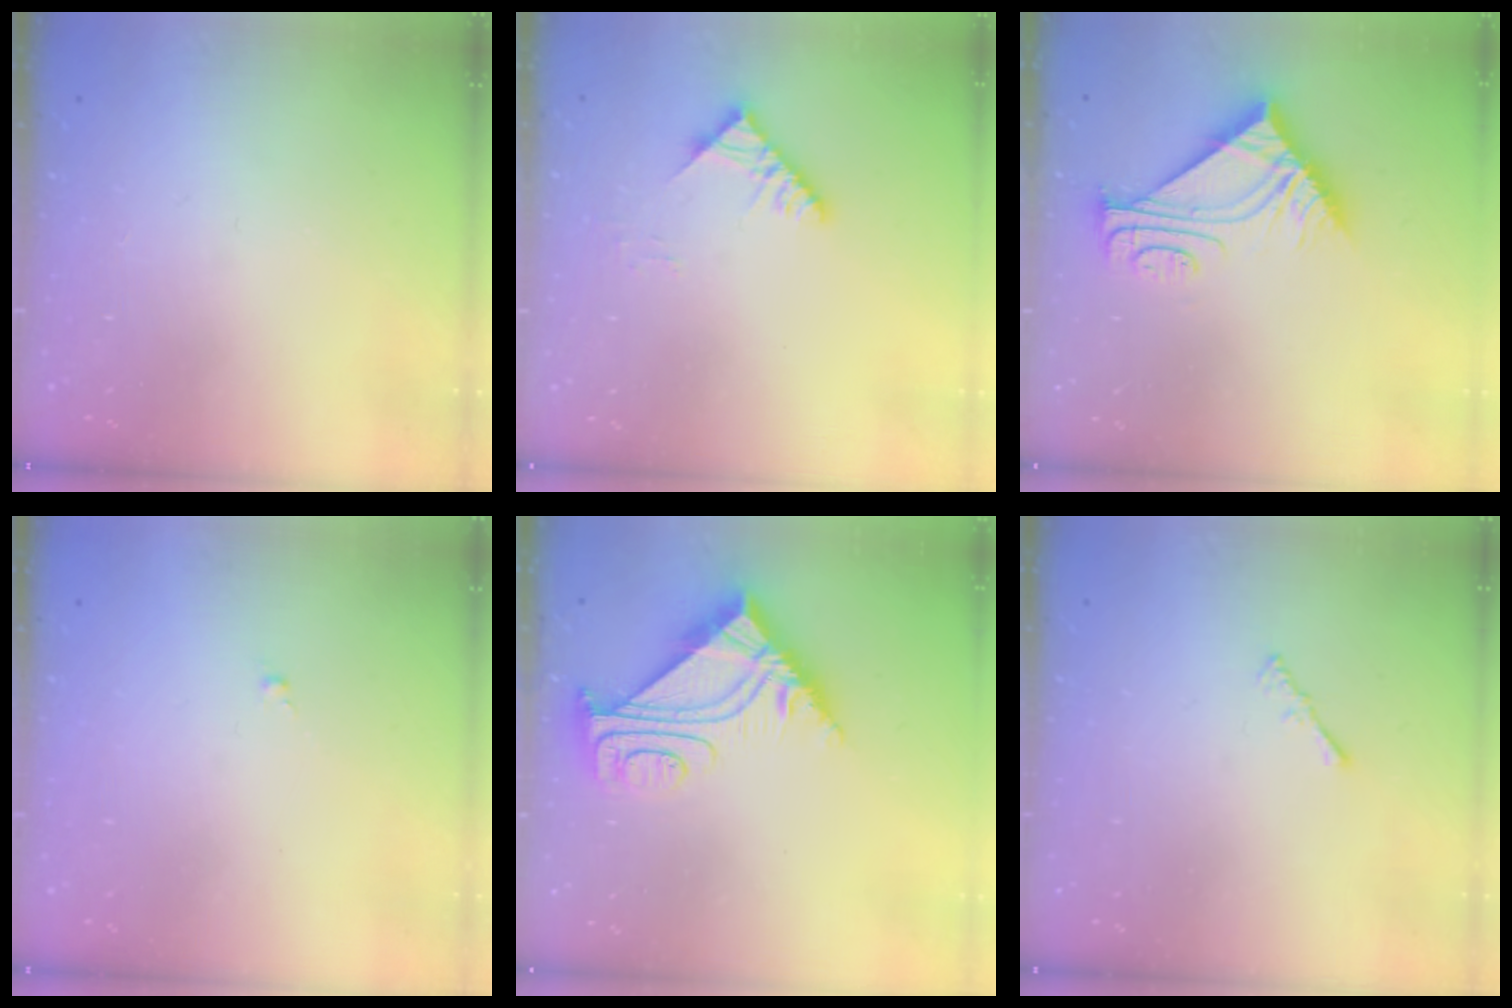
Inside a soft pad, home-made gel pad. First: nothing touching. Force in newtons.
{"total": 4.7, "press": 4.7, "slide": 0.9}
{"total": 9.0, "press": 9.0, "slide": 0.1}
{"total": 0.0}
{"total": 8.0, "press": 8.0, "slide": 1.0}
{"total": 0.7, "press": 0.6, "slide": 0.3}